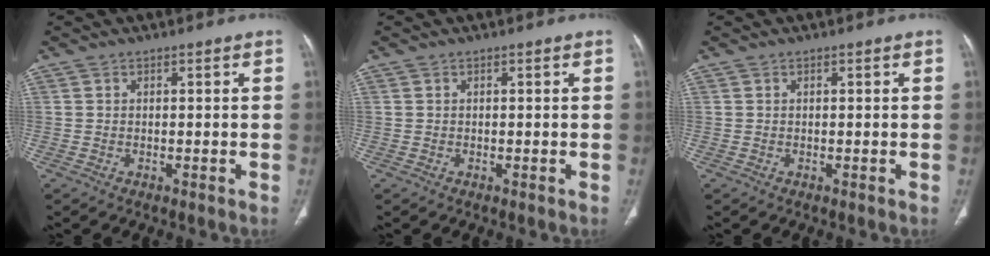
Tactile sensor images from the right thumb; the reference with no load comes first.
{"total": 0.0}
{"total": 0.0}